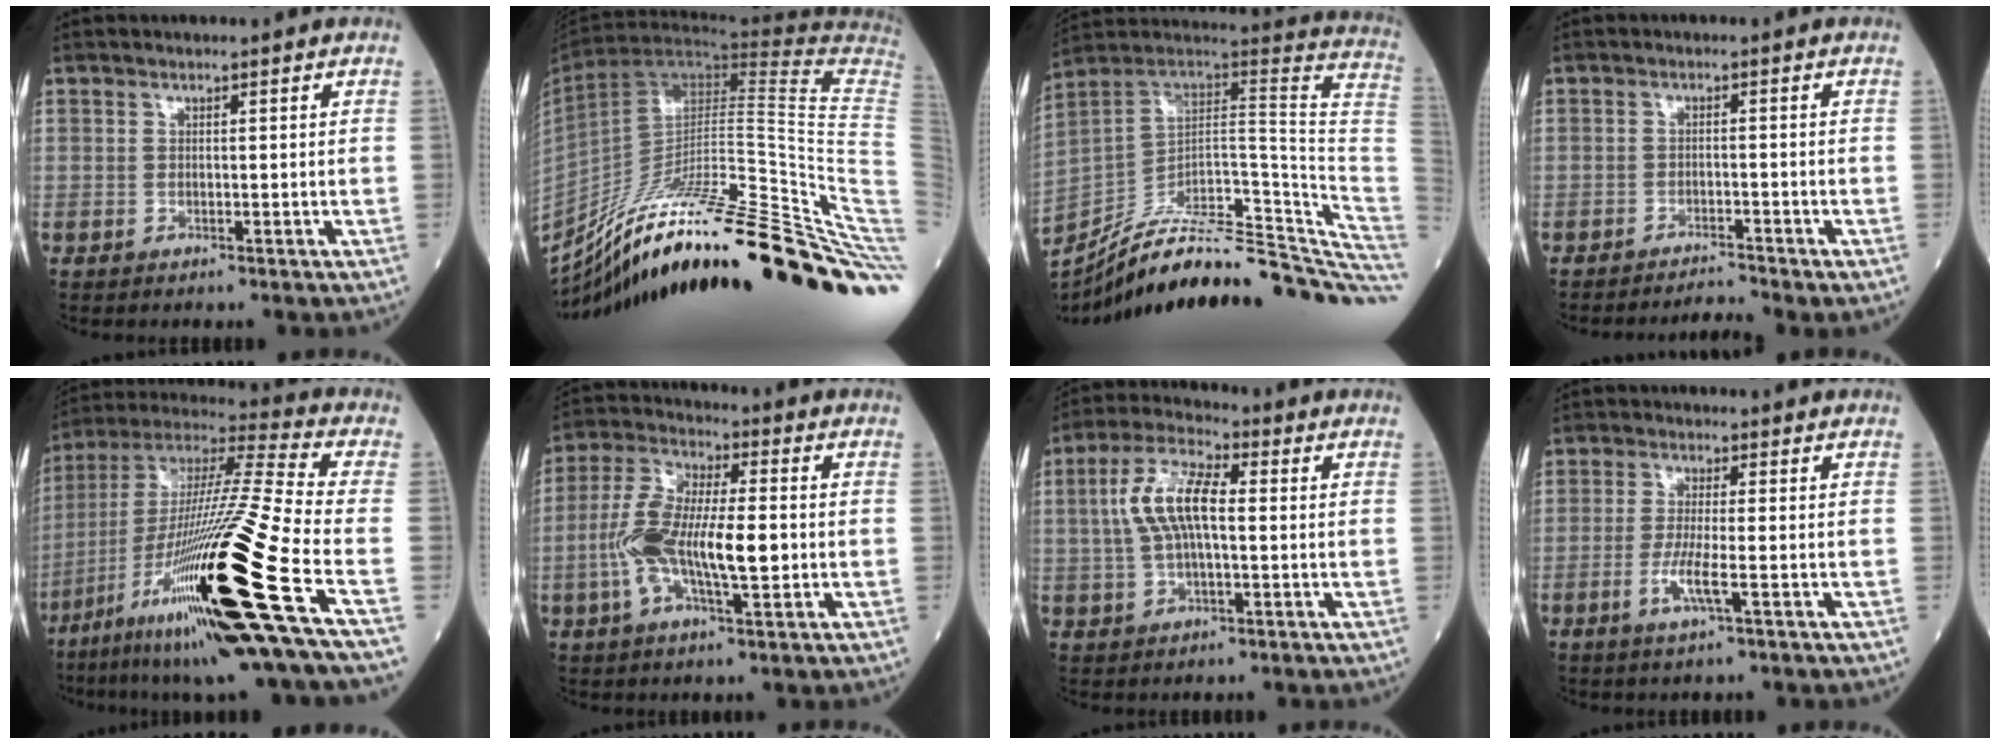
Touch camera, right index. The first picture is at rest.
{"total": 36.5, "force": [-24.5, -0.1, 27.1], "torque": [-0.262, -0.017, -0.364]}
{"total": 33.2, "force": [-28.3, 4.6, 16.8], "torque": [-0.142, -0.008, -0.389]}
{"total": 2.6, "force": [-2.4, -1.0, -0.2], "torque": [0.002, -0.012, -0.039]}
{"total": 30.0, "force": [-11.8, 0.6, 27.6], "torque": [-0.490, -0.057, -0.213]}
{"total": 13.3, "force": [-1.6, 3.6, 12.7], "torque": [-0.257, 0.013, -0.032]}
{"total": 9.3, "force": [0.9, 3.2, 8.7], "torque": [-0.184, 0.019, 0.014]}
{"total": 4.4, "force": [-1.5, 0.1, 4.2], "torque": [-0.082, -0.008, -0.029]}